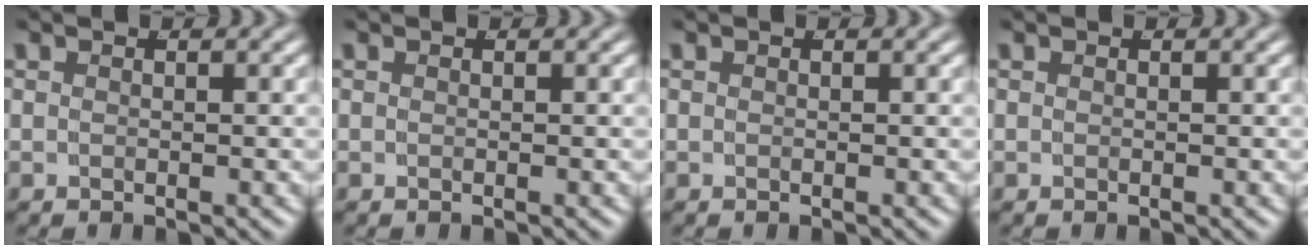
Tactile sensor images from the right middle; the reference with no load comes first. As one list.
[{"total": 0.0}, {"total": 0.0}, {"total": 0.0}]